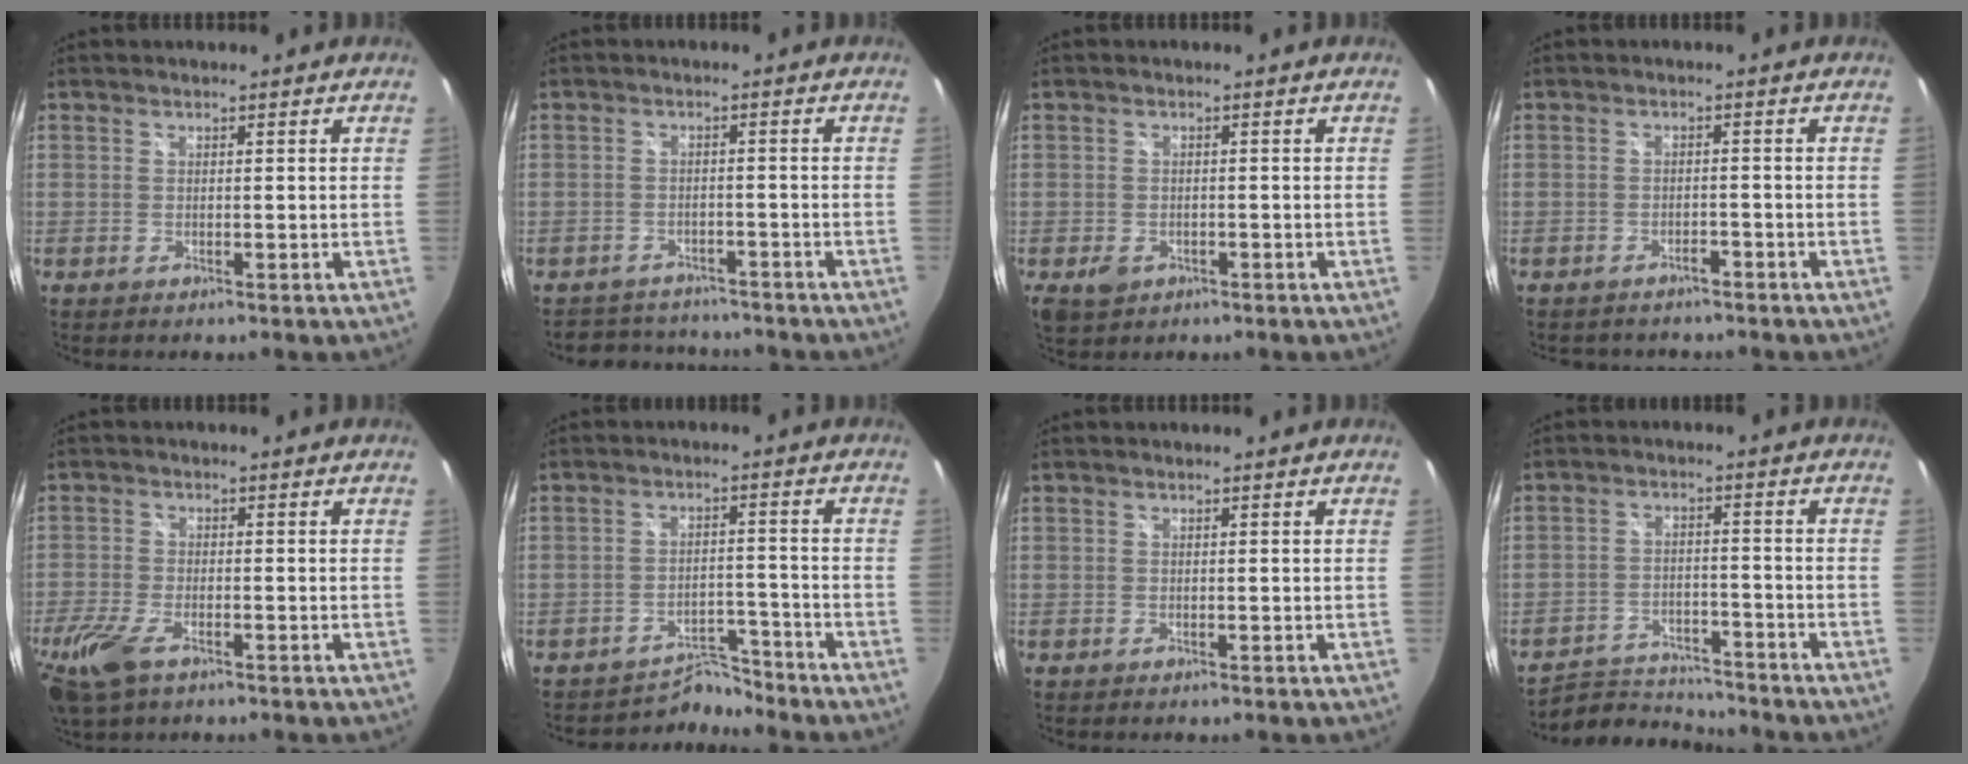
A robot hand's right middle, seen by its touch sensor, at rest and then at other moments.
{"total": 6.9, "force": [-6.4, 2.5, 0.7], "torque": [-0.024, 0.015, -0.094]}
{"total": 3.8, "force": [-1.7, 2.8, 1.9], "torque": [-0.042, -0.006, -0.023]}
{"total": 4.3, "force": [-3.6, 1.9, 1.1], "torque": [-0.030, -0.006, -0.049]}
{"total": 10.3, "force": [-6.2, 4.4, 7.0], "torque": [-0.181, -0.033, -0.119]}
{"total": 5.6, "force": [-5.4, 1.2, -0.7], "torque": [0.007, 0.014, -0.086]}
{"total": 0.0}
{"total": 8.6, "force": [-8.4, 1.8, 0.7], "torque": [-0.036, 0.011, -0.138]}